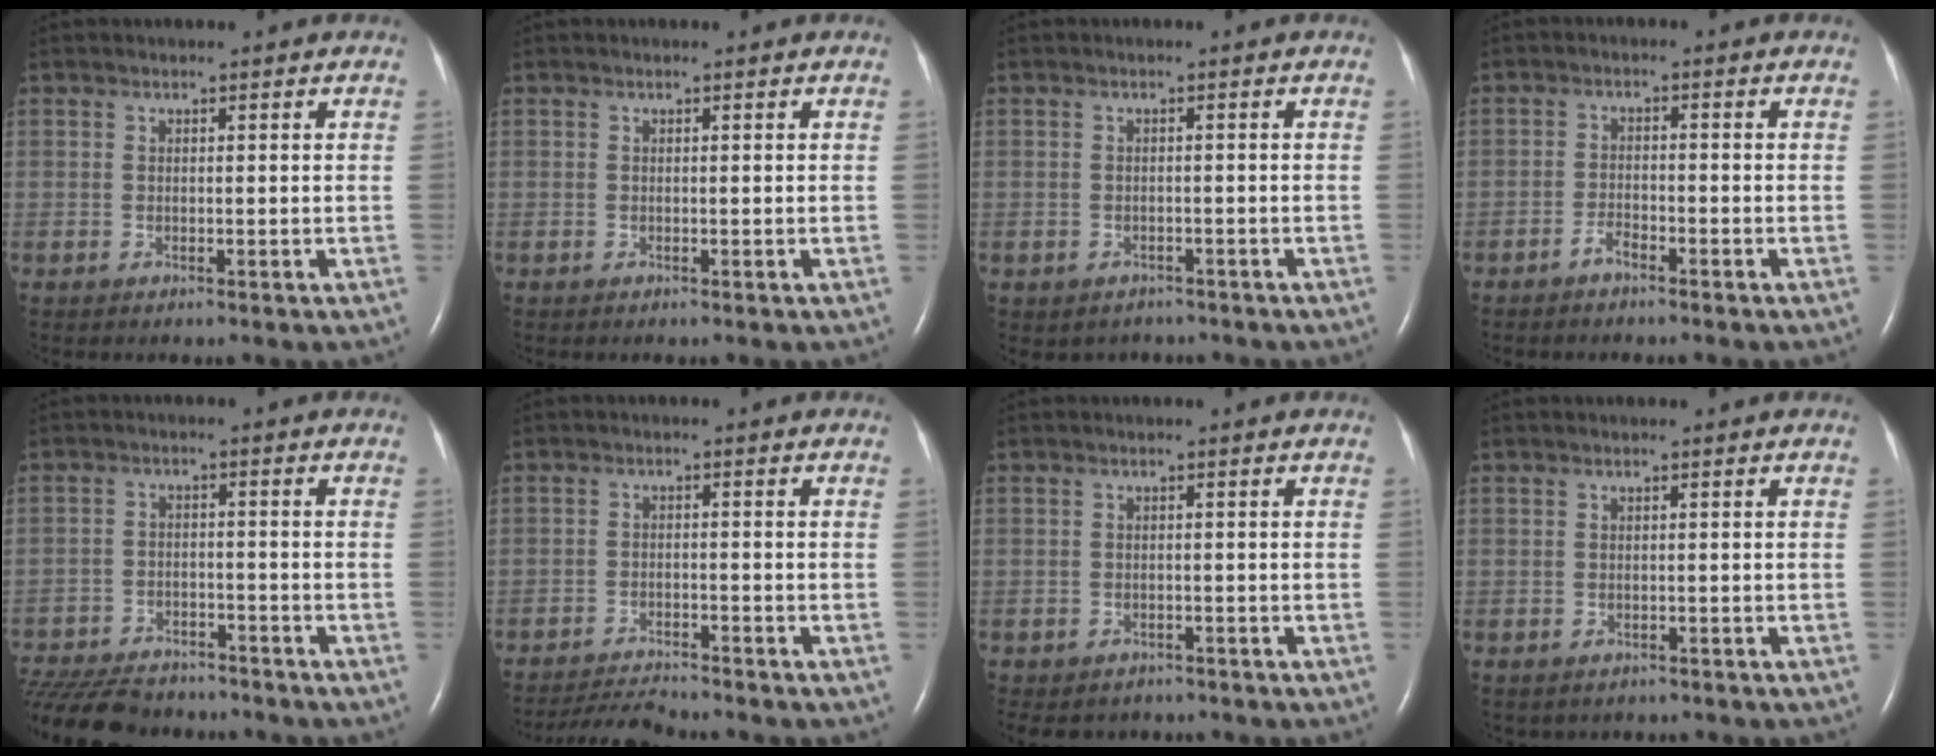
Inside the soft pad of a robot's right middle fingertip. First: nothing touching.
{"total": 0.0}
{"total": 3.4, "force": [-2.7, 2.1, 0.3], "torque": [-0.006, 0.009, -0.033]}
{"total": 1.9, "force": [-1.6, 0.4, 1.0], "torque": [-0.021, 0.001, -0.031]}
{"total": 16.8, "force": [-14.5, 5.6, 6.6], "torque": [-0.178, -0.026, -0.217]}
{"total": 5.6, "force": [-5.6, -0.5, 0.7], "torque": [-0.014, -0.019, -0.097]}
{"total": 5.6, "force": [-4.7, 3.0, 0.8], "torque": [-0.010, 0.001, -0.058]}
{"total": 1.9, "force": [-1.5, 1.1, 0.3], "torque": [-0.008, 0.001, -0.015]}